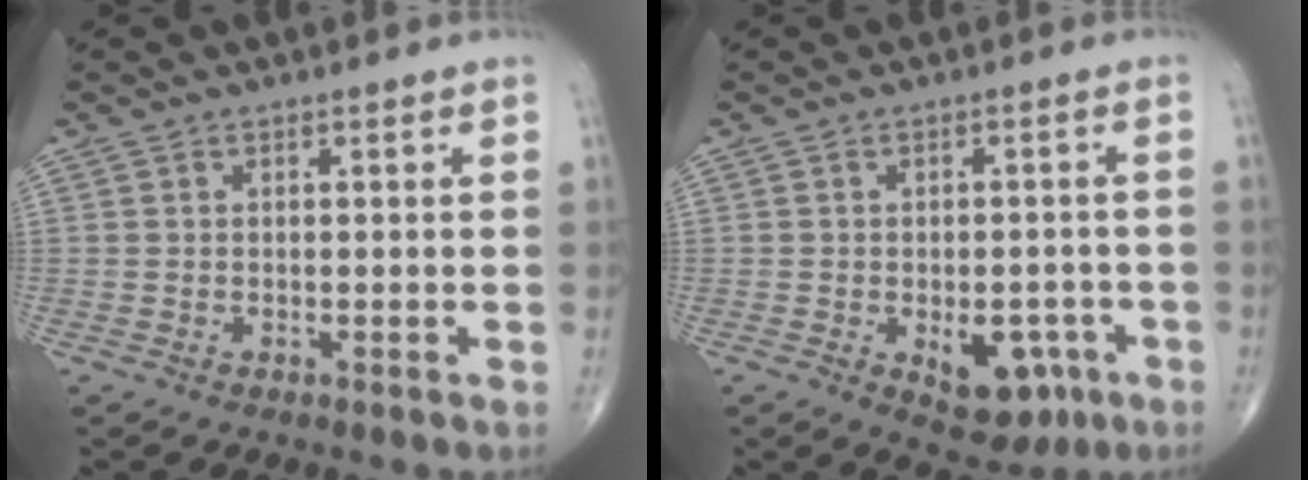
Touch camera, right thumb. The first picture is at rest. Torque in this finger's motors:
{"motor_torque": [4.46, 0.54, 0.92, -0.25, 0.15]}